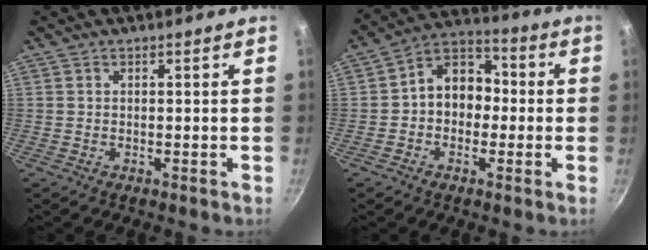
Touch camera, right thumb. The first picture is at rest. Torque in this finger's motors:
{"motor_torque": [-0.15, 0.54, 0.28, -0.08, 0.07]}